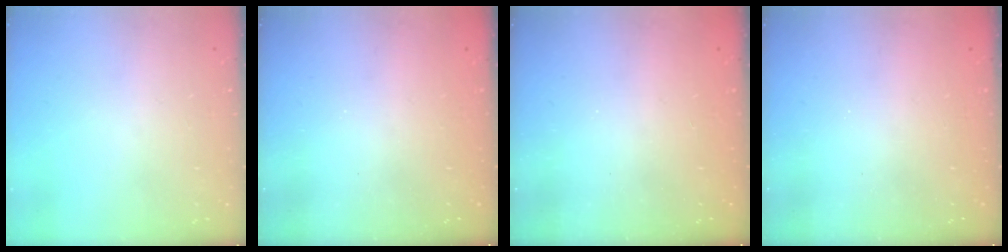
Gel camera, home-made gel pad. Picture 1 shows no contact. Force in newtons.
{"total": 2.4, "press": 2.2, "slide": 0.8}
{"total": 2.4, "press": 2.3, "slide": 0.8}
{"total": 2.4, "press": 2.2, "slide": 0.8}